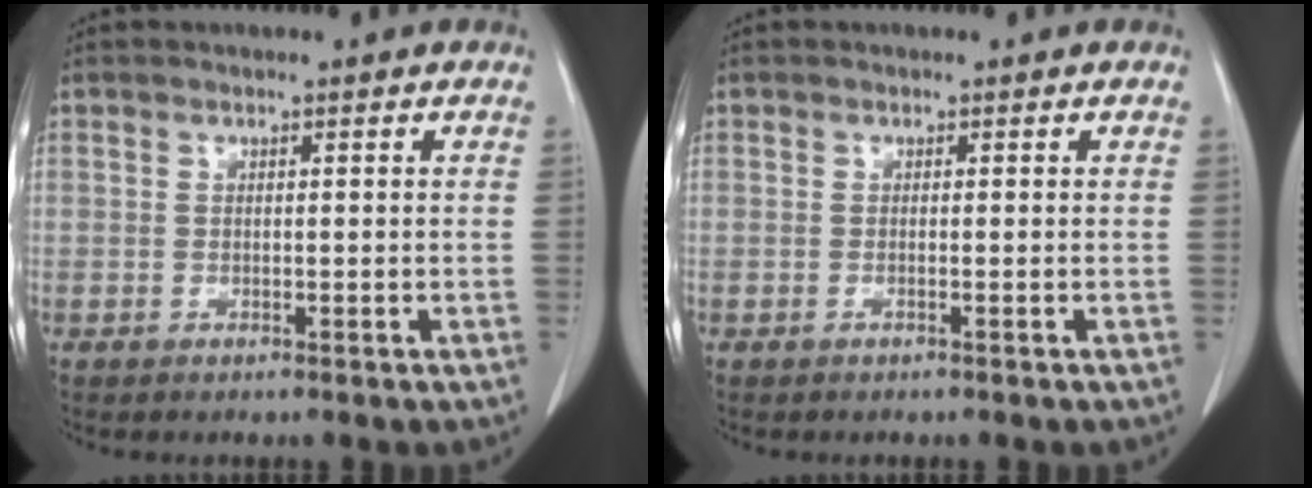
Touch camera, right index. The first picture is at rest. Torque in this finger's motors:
{"motor_torque": [0.00, 0.00, 0.00, 0.00]}